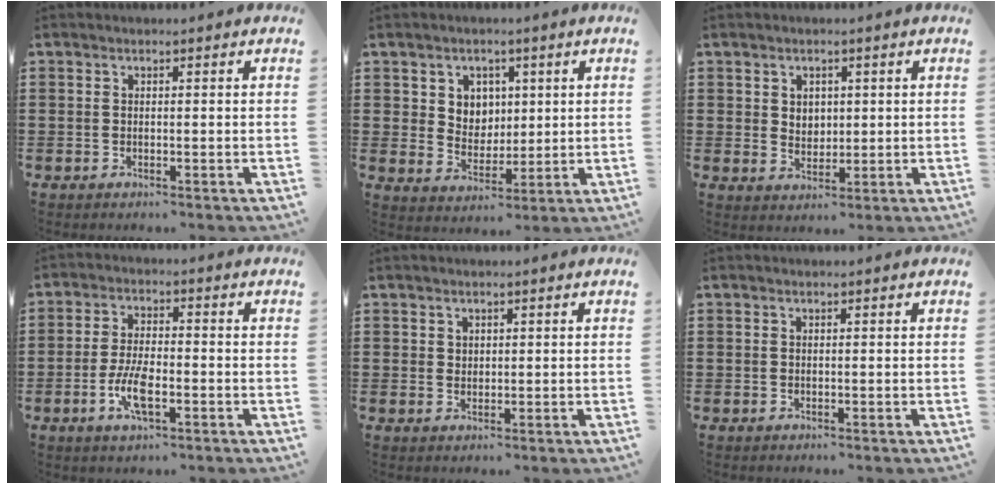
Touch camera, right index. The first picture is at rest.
{"total": 4.8, "force": [2.0, 4.2, 0.7], "torque": [-0.028, 0.009, 0.034]}
{"total": 2.7, "force": [1.2, 2.4, 0.7], "torque": [-0.015, 0.008, 0.018]}
{"total": 6.2, "force": [-2.3, 2.3, 5.3], "torque": [-0.122, -0.004, -0.049]}
{"total": 1.3, "force": [0.9, 1.0, 0.1], "torque": [-0.004, 0.004, 0.017]}
{"total": 0.0}